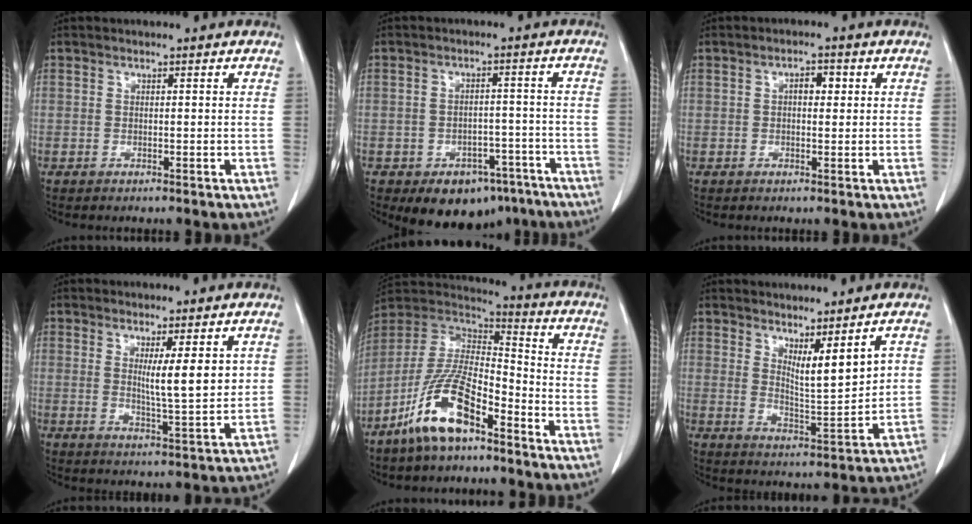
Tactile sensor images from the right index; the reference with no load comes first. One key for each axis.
{"total": 10.3, "fx": -7.1, "fy": 6.3, "fz": 4.2, "tx": -0.034, "ty": 0.023, "tz": -0.094}
{"total": 2.3, "fx": 0.5, "fy": 1.2, "fz": 2.0, "tx": -0.030, "ty": 0.008, "tz": 0.005}
{"total": 6.2, "fx": 2.0, "fy": 0.6, "fz": 5.9, "tx": -0.094, "ty": -0.018, "tz": 0.036}
{"total": 13.6, "fx": -8.4, "fy": 4.1, "fz": 9.9, "tx": -0.203, "ty": 0.005, "tz": -0.159}
{"total": 6.0, "fx": 3.5, "fy": 0.4, "fz": 4.9, "tx": -0.083, "ty": -0.024, "tz": 0.070}